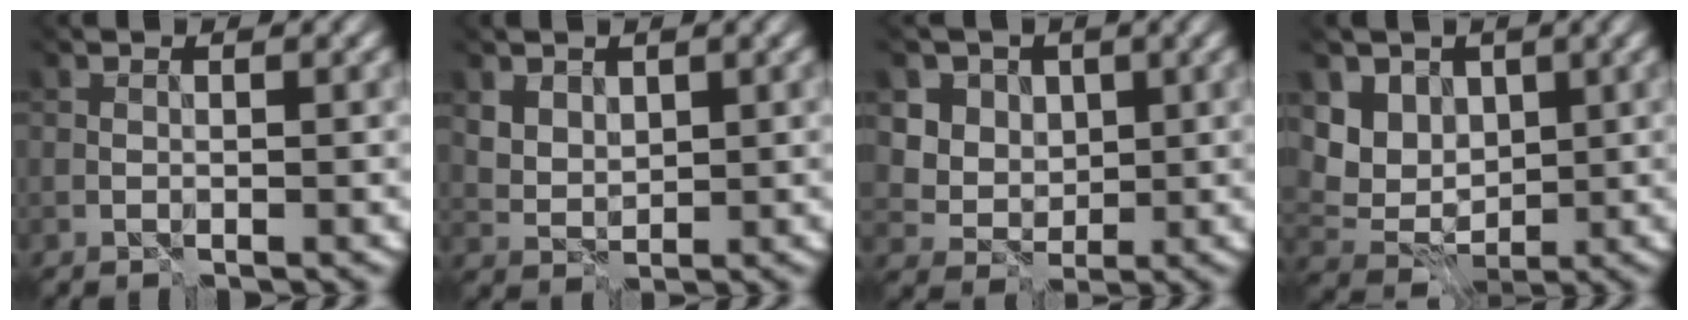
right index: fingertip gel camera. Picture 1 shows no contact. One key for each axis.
{"total": 2.2, "fx": 1.5, "fy": 1.4, "fz": 0.6, "tx": -0.019, "ty": -0.007, "tz": 0.038}
{"total": 5.6, "fx": 2.5, "fy": 4.7, "fz": 1.4, "tx": -0.035, "ty": -0.003, "tz": 0.045}
{"total": 5.1, "fx": 2.4, "fy": 4.2, "fz": 1.6, "tx": -0.045, "ty": -0.004, "tz": 0.039}